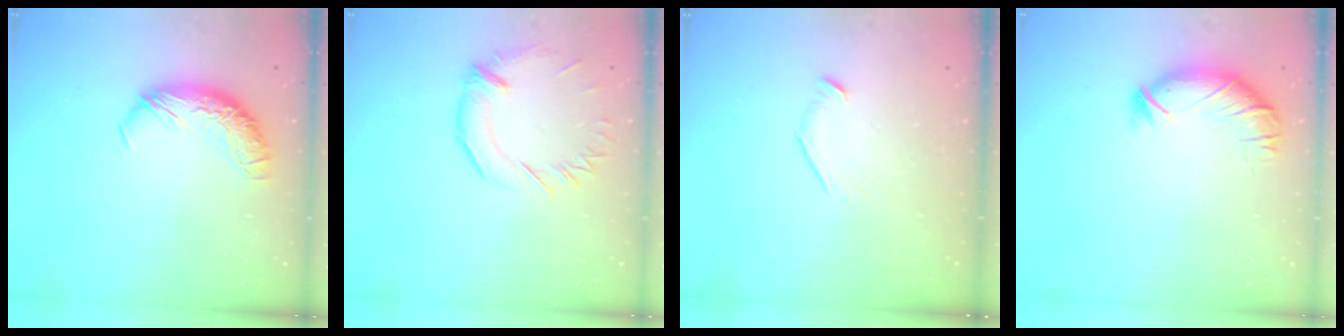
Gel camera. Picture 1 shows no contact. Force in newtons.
{"total": 1.4, "press": 0.7, "slide": 1.2}
{"total": 7.2, "press": 7.2, "slide": 0.8}
{"total": 3.6, "press": 3.5, "slide": 1.0}